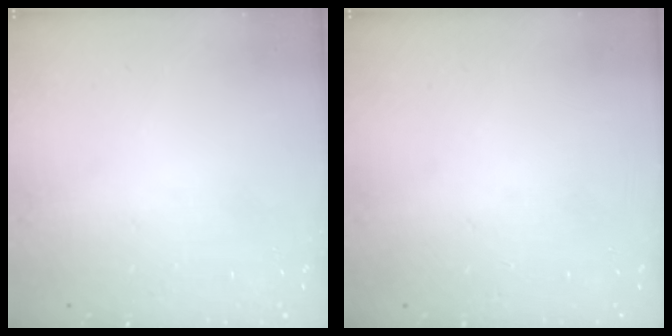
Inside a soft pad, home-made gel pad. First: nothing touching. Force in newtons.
{"total": 0.0}